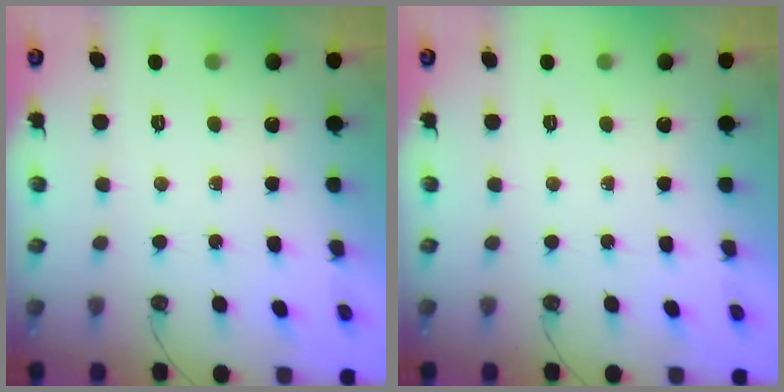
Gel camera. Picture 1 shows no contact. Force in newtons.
{"total": 0.0}